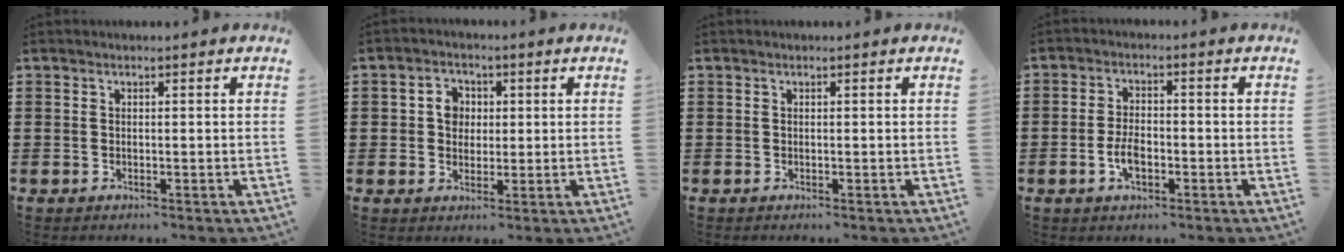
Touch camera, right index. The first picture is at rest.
{"total": 2.7, "force": [0.1, 2.7, 0.6], "torque": [-0.019, 0.012, -0.001]}
{"total": 0.0}
{"total": 4.1, "force": [-1.2, 1.9, 3.4], "torque": [-0.082, -0.005, -0.026]}